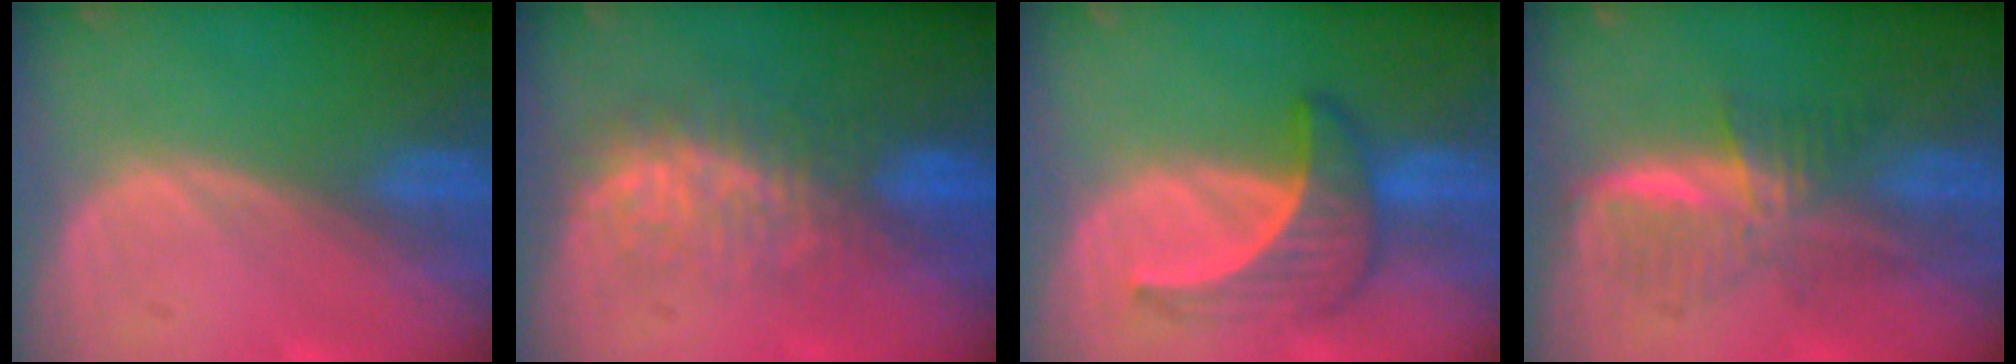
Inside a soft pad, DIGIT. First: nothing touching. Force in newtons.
{"total": 7.9, "press": 7.5, "slide": 2.5}
{"total": 6.3, "press": 6.0, "slide": 1.8}
{"total": 5.8, "press": 5.7, "slide": 0.8}